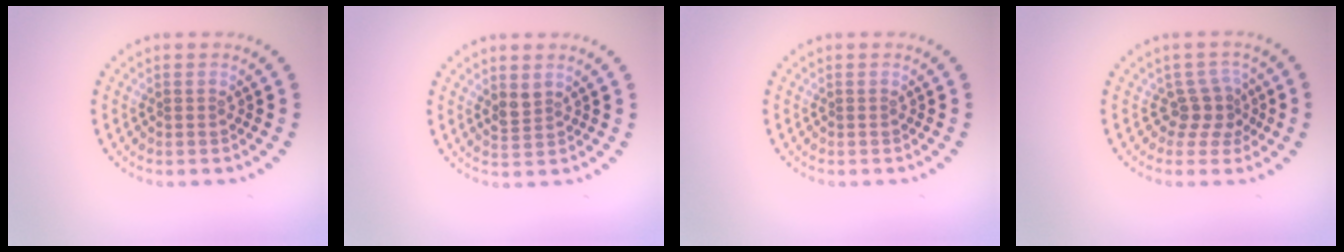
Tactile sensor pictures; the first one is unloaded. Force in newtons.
{"total": 1.3, "press": 1.0, "slide": 0.8}
{"total": 0.0}
{"total": 2.4, "press": 1.7, "slide": 1.6}